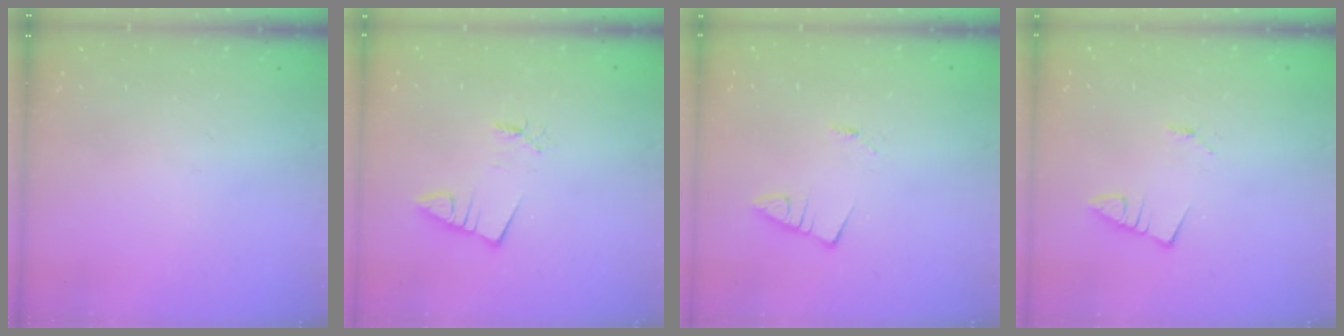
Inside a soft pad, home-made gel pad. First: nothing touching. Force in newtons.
{"total": 1.8, "press": 1.8, "slide": 0.1}
{"total": 1.2, "press": 1.2, "slide": 0.1}
{"total": 1.2, "press": 1.2, "slide": 0.1}